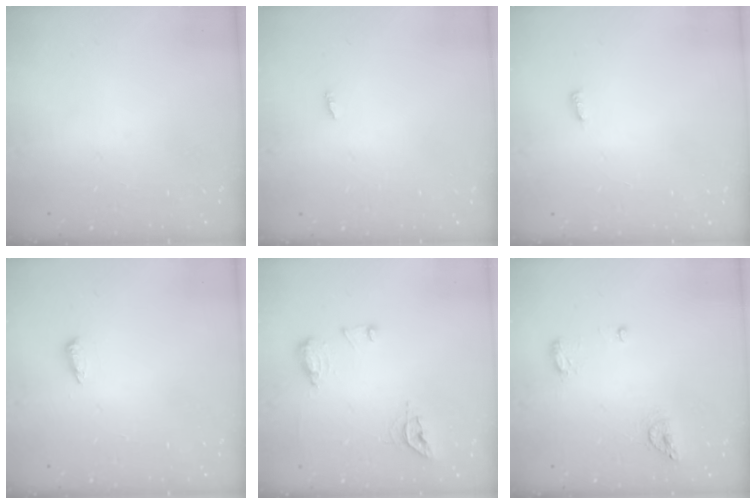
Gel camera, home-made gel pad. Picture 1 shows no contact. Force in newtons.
{"total": 1.8, "press": 1.8, "slide": 0.2}
{"total": 2.8, "press": 2.8, "slide": 0.4}
{"total": 5.6, "press": 5.5, "slide": 1.0}
{"total": 10.5, "press": 10.5, "slide": 0.7}
{"total": 11.0, "press": 8.3, "slide": 7.1}